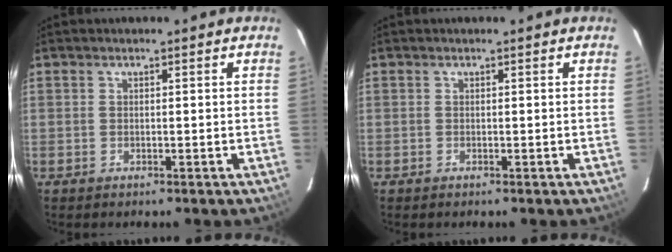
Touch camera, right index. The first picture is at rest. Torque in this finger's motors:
{"motor_torque": [-0.07, 0.12, -0.02, 0.00]}